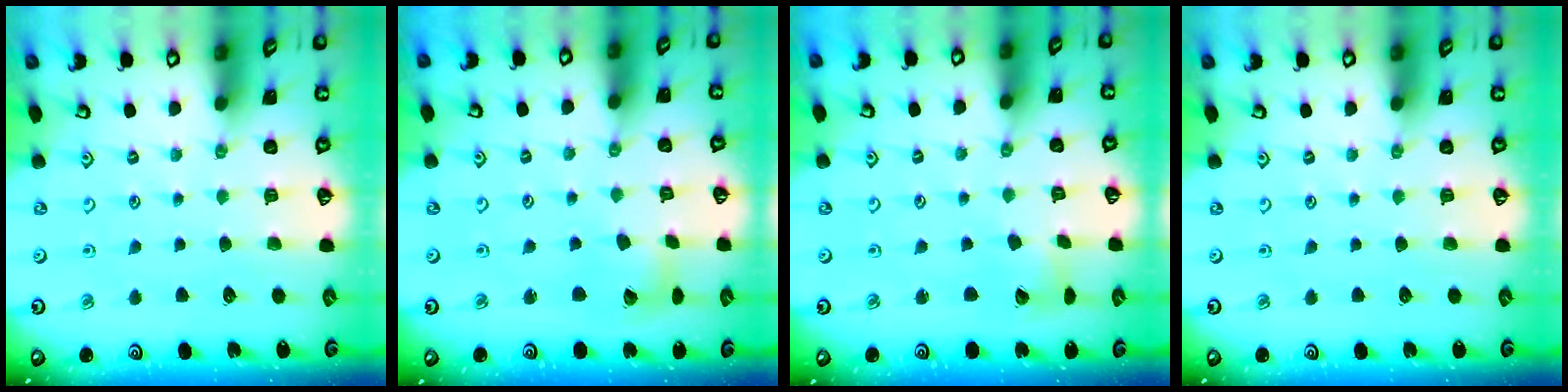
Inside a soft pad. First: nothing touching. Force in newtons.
{"total": 6.6, "press": 6.6, "slide": 0.8}
{"total": 5.5, "press": 5.5, "slide": 0.7}
{"total": 0.0}